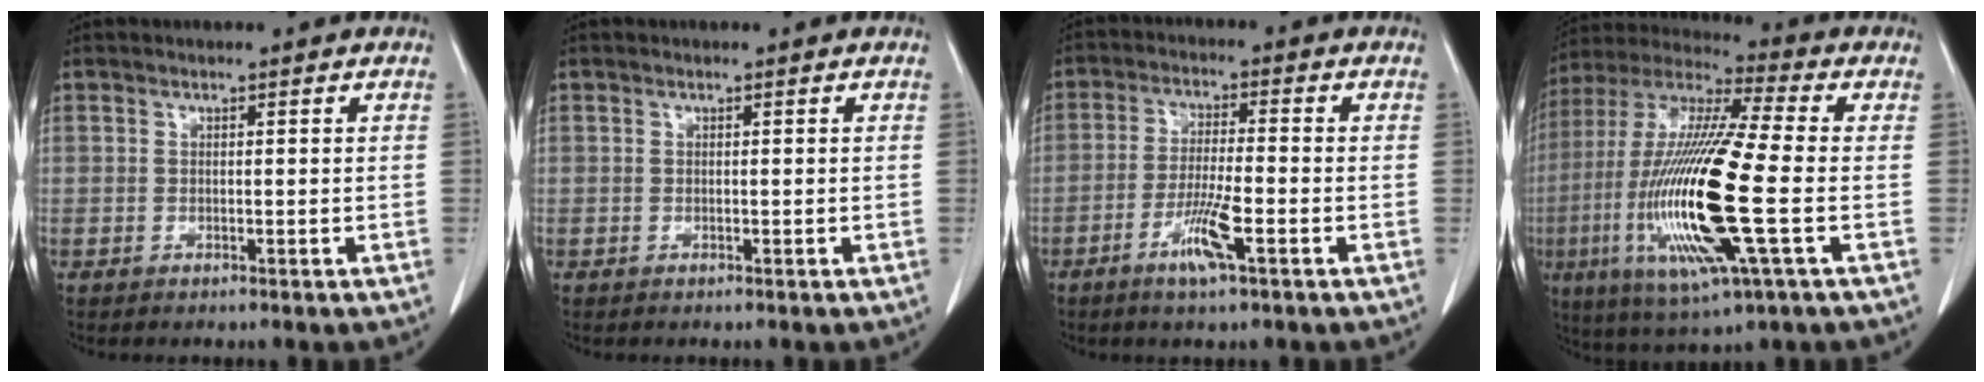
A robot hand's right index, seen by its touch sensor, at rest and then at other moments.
{"total": 0.0}
{"total": 11.1, "force": [-4.6, 1.2, 10.0], "torque": [-0.193, -0.014, -0.086]}
{"total": 21.7, "force": [-4.2, 1.9, 21.2], "torque": [-0.462, -0.021, -0.080]}